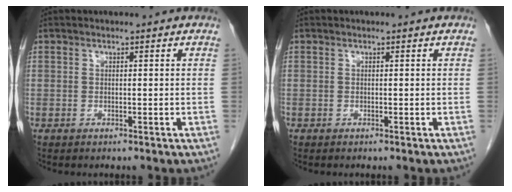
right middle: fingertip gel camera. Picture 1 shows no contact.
{"total": 0.0}